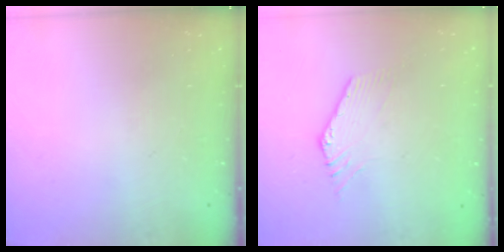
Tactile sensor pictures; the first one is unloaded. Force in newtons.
{"total": 1.0, "press": 1.0, "slide": 0.1}